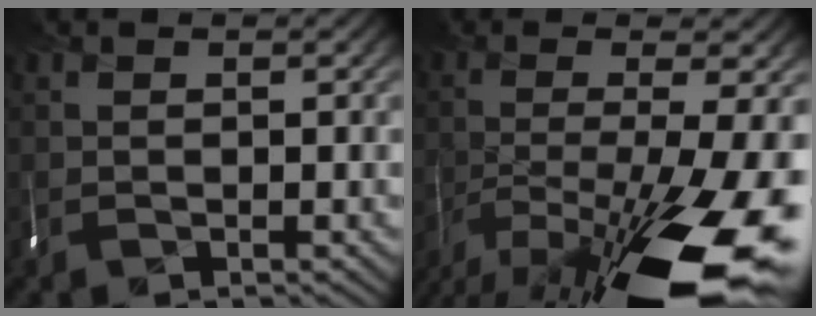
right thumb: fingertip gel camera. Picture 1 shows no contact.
{"total": 17.3, "force": [-10.2, 3.8, 13.5], "torque": [-0.210, -0.021, -0.164]}